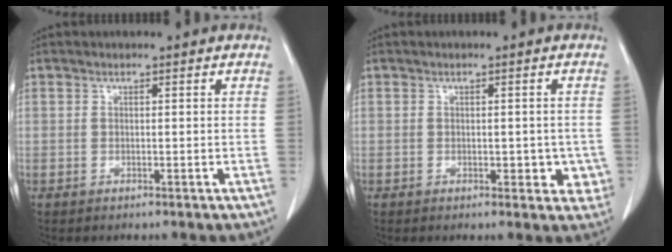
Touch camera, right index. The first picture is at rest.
{"total": 4.0, "force": [-0.6, 2.4, 3.1], "torque": [-0.018, 0.004, -0.002]}